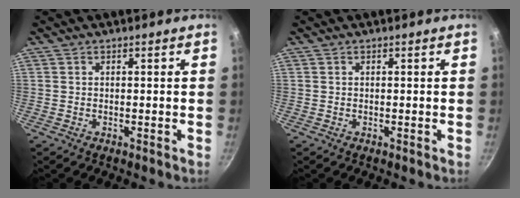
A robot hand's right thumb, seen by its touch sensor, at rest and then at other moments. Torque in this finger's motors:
{"motor_torque": [0.12, -0.07, 0.01, -0.15, 0.03]}